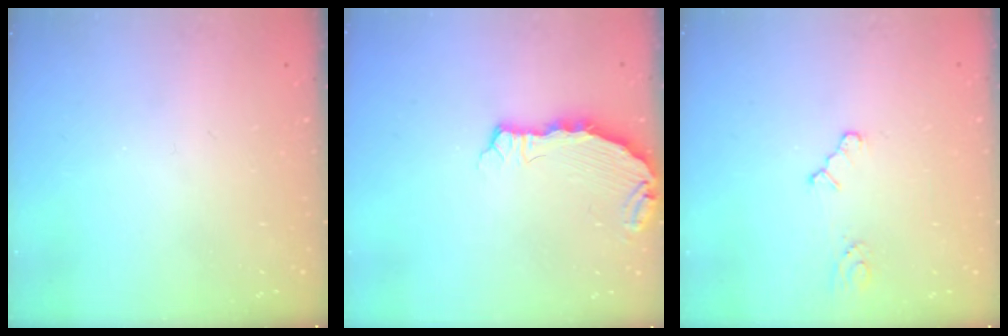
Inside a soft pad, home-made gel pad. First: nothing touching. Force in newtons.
{"total": 5.8, "press": 4.9, "slide": 3.1}
{"total": 2.6, "press": 2.6, "slide": 0.4}